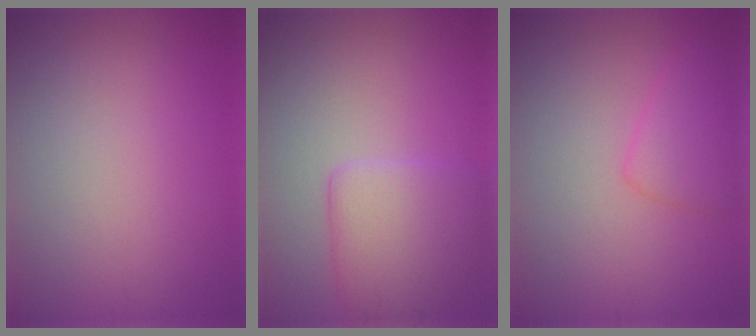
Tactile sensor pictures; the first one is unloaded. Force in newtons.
{"total": 4.6, "press": 4.6, "slide": 0.5}
{"total": 2.6, "press": 2.6, "slide": 0.1}